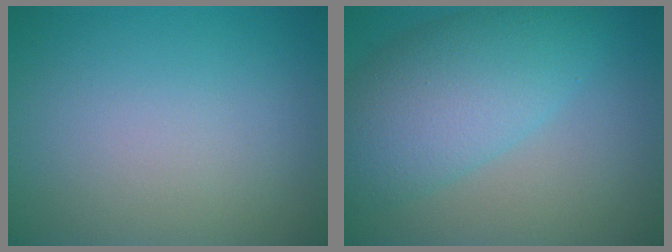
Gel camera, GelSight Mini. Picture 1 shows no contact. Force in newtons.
{"total": 7.6, "press": 7.6, "slide": 0.3}